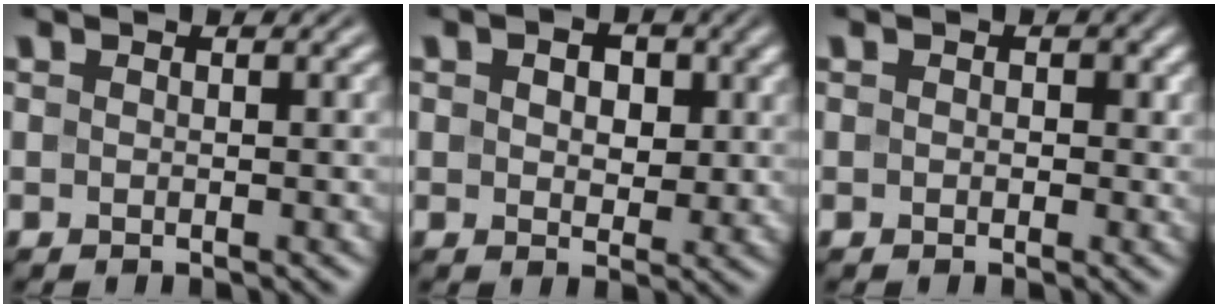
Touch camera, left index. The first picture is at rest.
{"total": 3.6, "force": [1.0, 2.4, 2.5], "torque": [-0.033, 0.001, 0.011]}
{"total": 1.0, "force": [0.2, 0.9, 0.4], "torque": [-0.001, -0.002, -0.002]}